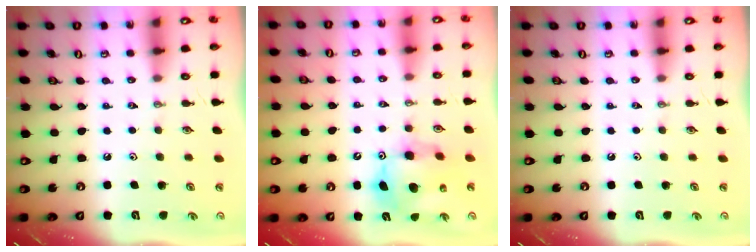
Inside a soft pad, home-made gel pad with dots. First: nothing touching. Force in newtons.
{"total": 11.5, "press": 11.5, "slide": 0.9}
{"total": 0.0}